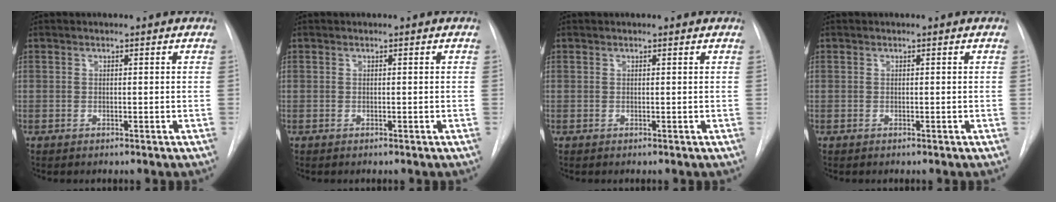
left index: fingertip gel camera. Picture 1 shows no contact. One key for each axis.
{"total": 0.0}
{"total": 1.0, "fx": 1.0, "fy": 0.2, "fz": 0.2, "tx": -0.010, "ty": 0.009, "tz": 0.011}
{"total": 0.0}